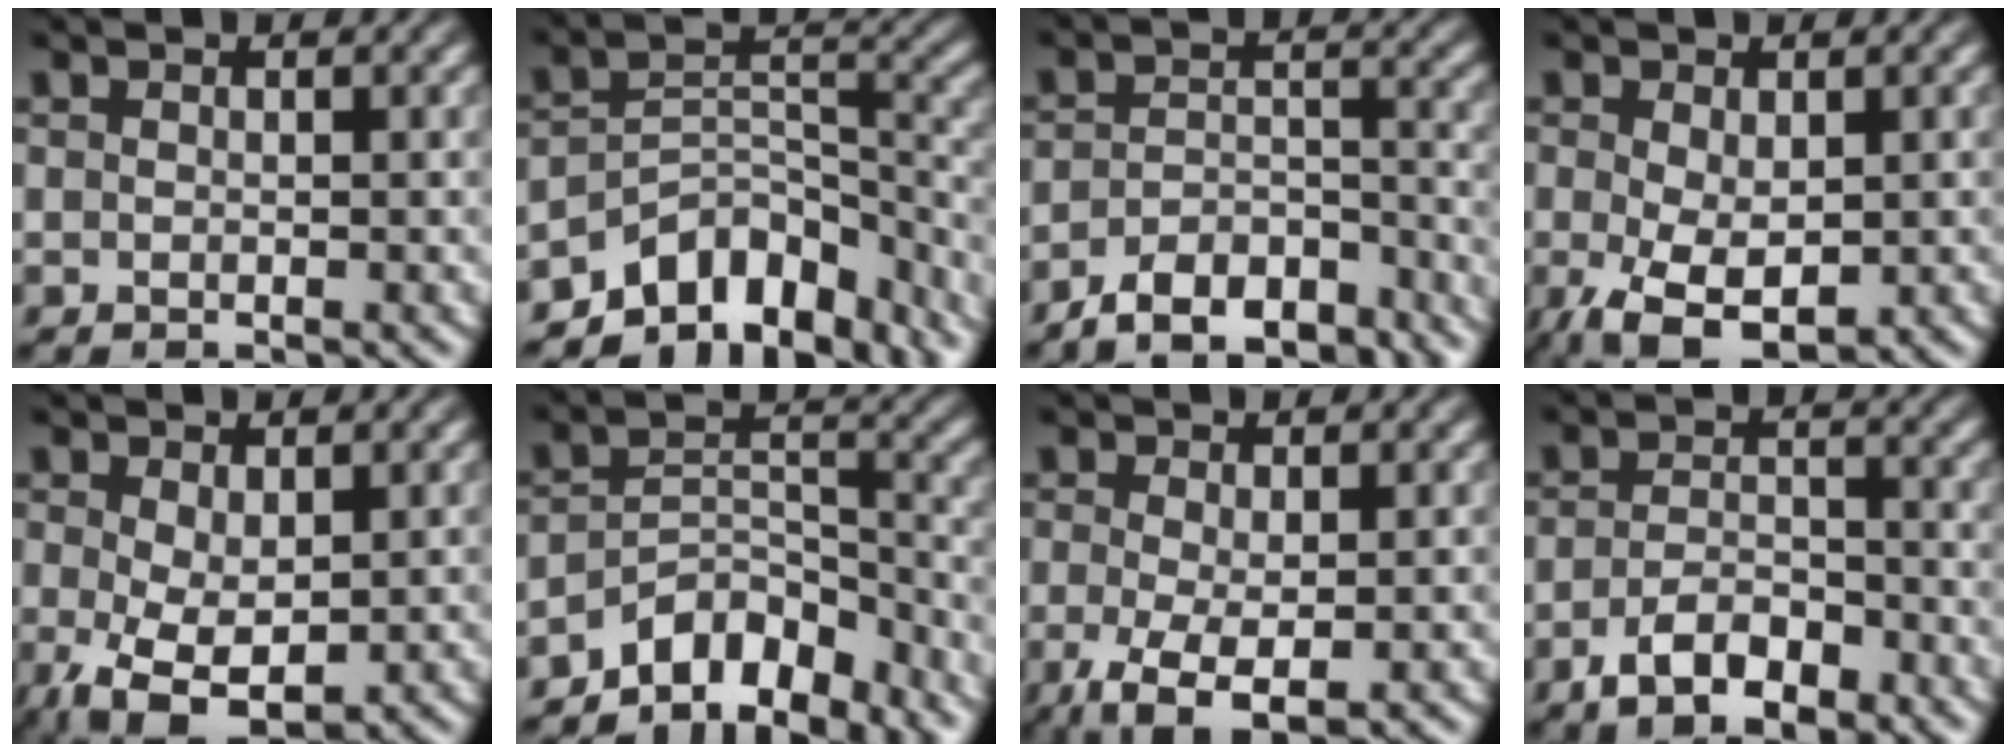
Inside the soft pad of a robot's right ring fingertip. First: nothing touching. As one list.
[{"total": 13.9, "force": [-9.3, 8.0, 6.6], "torque": [-0.096, -0.041, -0.134]}, {"total": 8.4, "force": [-7.3, 3.0, 2.7], "torque": [-0.041, -0.026, -0.112]}, {"total": 7.9, "force": [-4.3, 4.4, 5.0], "torque": [-0.115, -0.071, -0.032]}, {"total": 7.0, "force": [-3.7, 3.8, 4.6], "torque": [-0.105, -0.066, -0.026]}, {"total": 8.4, "force": [-5.8, 4.6, 4.1], "torque": [-0.064, -0.030, -0.089]}, {"total": 6.5, "force": [-3.6, 2.9, 4.6], "torque": [-0.109, -0.055, -0.030]}, {"total": 4.9, "force": [-3.5, 2.1, 2.6], "torque": [-0.035, -0.012, -0.053]}]